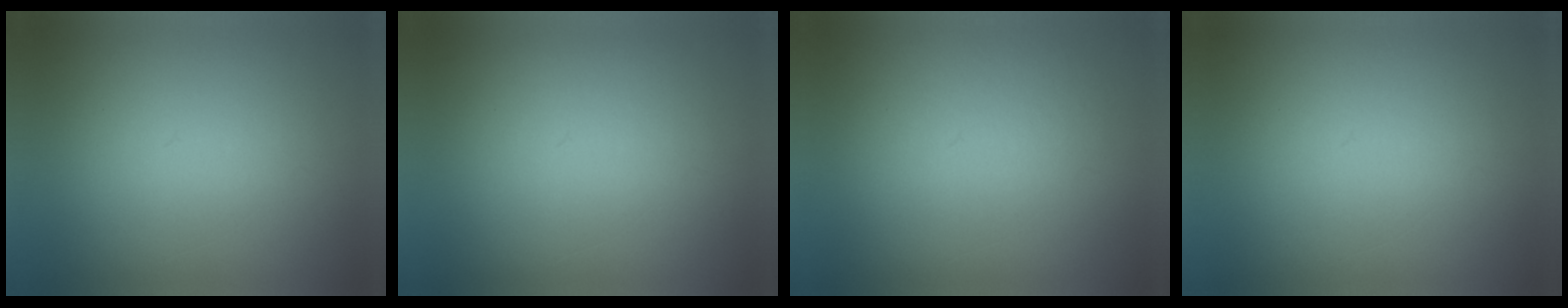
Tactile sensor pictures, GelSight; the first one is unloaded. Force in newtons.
{"total": 1.1}
{"total": 4.2}
{"total": 1.1}